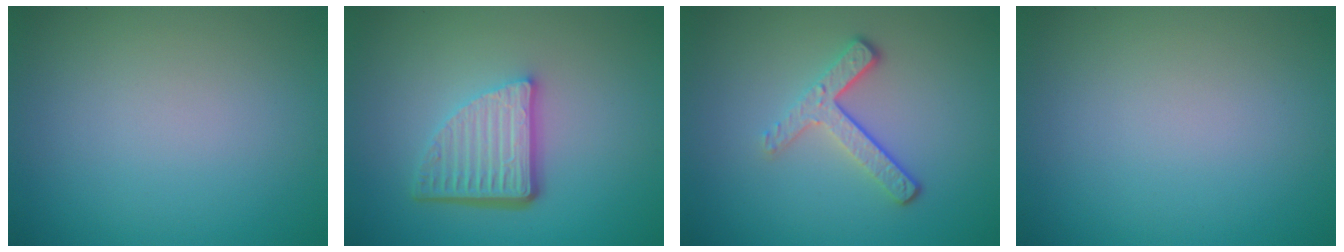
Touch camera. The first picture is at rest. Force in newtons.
{"total": 5.3, "press": 3.7, "slide": 3.8}
{"total": 3.4, "press": 2.5, "slide": 2.3}
{"total": 0.0}